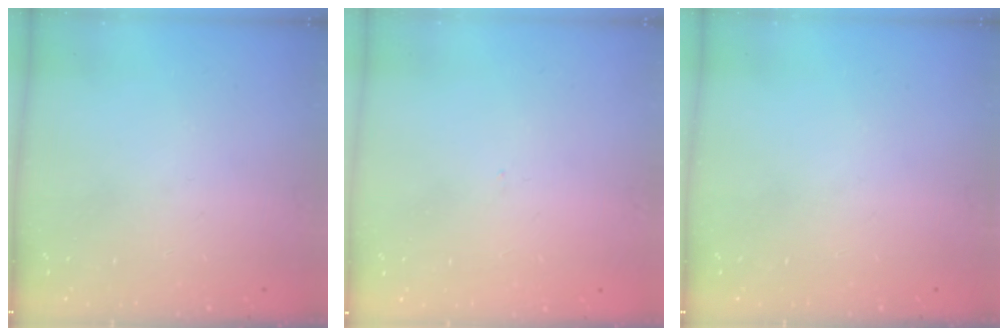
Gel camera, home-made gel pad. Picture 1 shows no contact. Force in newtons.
{"total": 0.0}
{"total": 0.0}